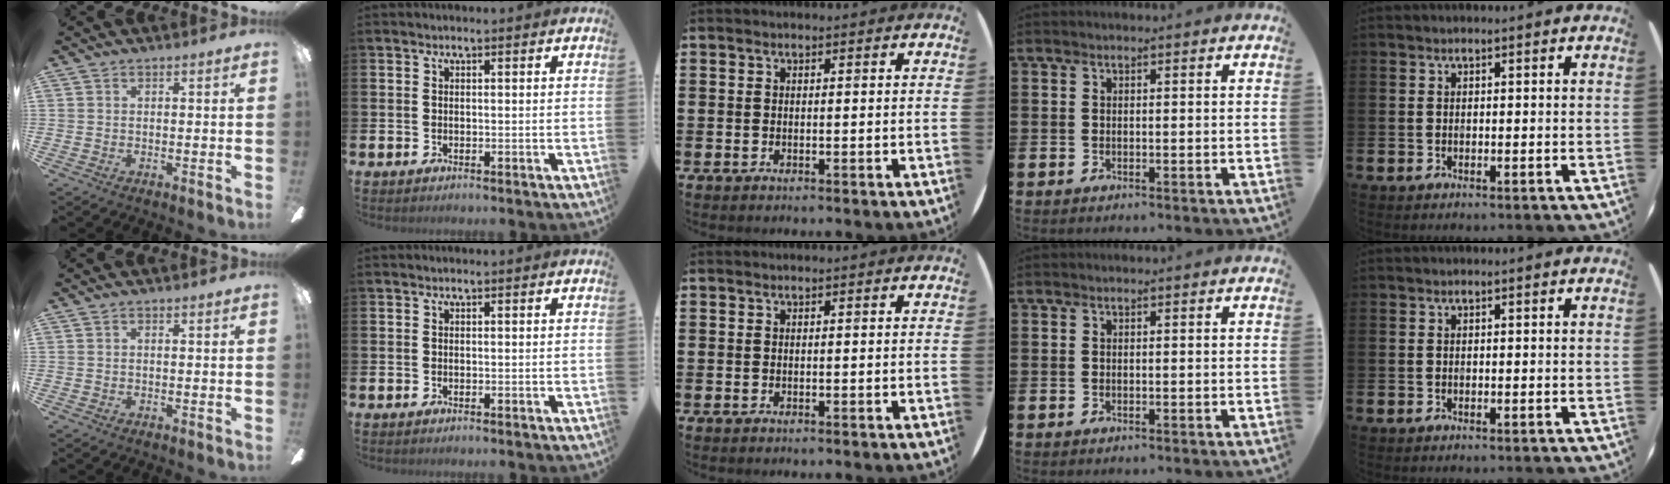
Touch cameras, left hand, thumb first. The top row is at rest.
{}